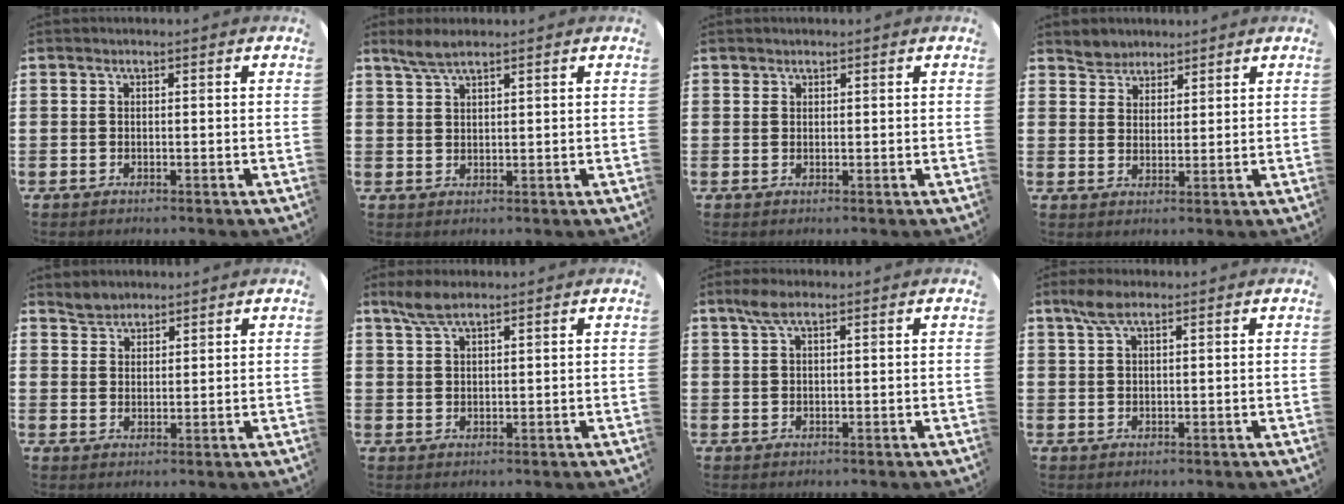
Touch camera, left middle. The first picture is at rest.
{"total": 2.8, "force": [2.3, 0.4, 1.6], "torque": [-0.034, 0.004, 0.042]}
{"total": 0.6, "force": [0.5, 0.2, -0.1], "torque": [0.002, 0.003, 0.010]}
{"total": 3.1, "force": [2.8, 1.1, -0.8], "torque": [0.005, -0.001, 0.056]}
{"total": 2.6, "force": [2.4, 0.9, -0.2], "torque": [-0.002, 0.002, 0.048]}
{"total": 3.6, "force": [2.8, 0.9, 2.1], "torque": [-0.047, 0.006, 0.050]}
{"total": 2.5, "force": [1.6, 0.7, 1.8], "torque": [-0.039, 0.007, 0.027]}
{"total": 3.1, "force": [2.0, 0.9, 2.1], "torque": [-0.047, 0.006, 0.036]}